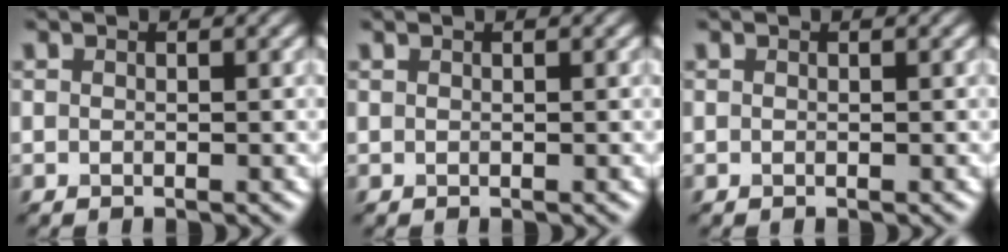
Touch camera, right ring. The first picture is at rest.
{"total": 0.0}
{"total": 0.0}